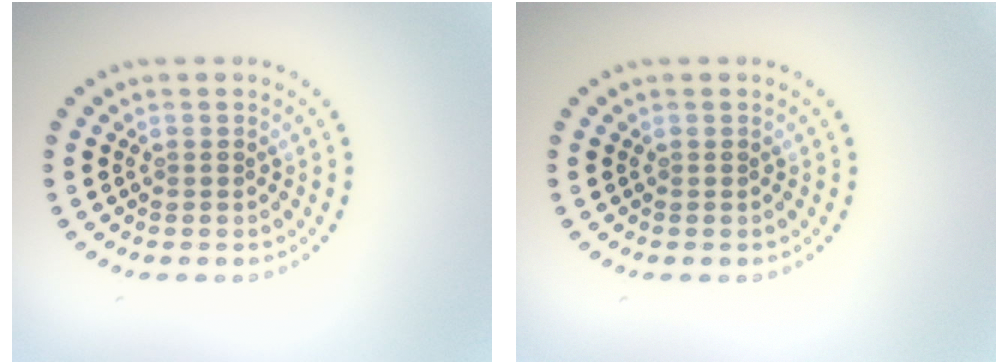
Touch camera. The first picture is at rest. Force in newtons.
{"total": 0.0}